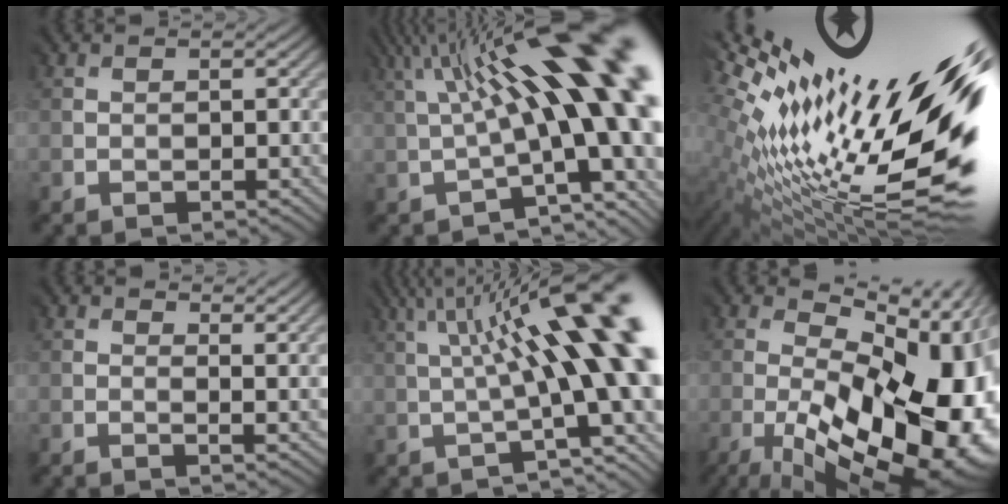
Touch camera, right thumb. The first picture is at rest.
{"total": 18.5, "force": [3.8, 5.4, 17.3], "torque": [-0.232, 0.021, 0.071]}
{"total": 19.6, "force": [4.5, 7.0, 17.7], "torque": [-0.278, -0.034, 0.086]}
{"total": 2.0, "force": [1.5, 0.0, 1.4], "torque": [-0.036, -0.003, 0.020]}
{"total": 15.9, "force": [3.5, 3.6, 15.1], "torque": [-0.196, 0.025, 0.068]}
{"total": 20.5, "force": [-5.7, 9.5, 17.2], "torque": [-0.252, -0.024, -0.071]}